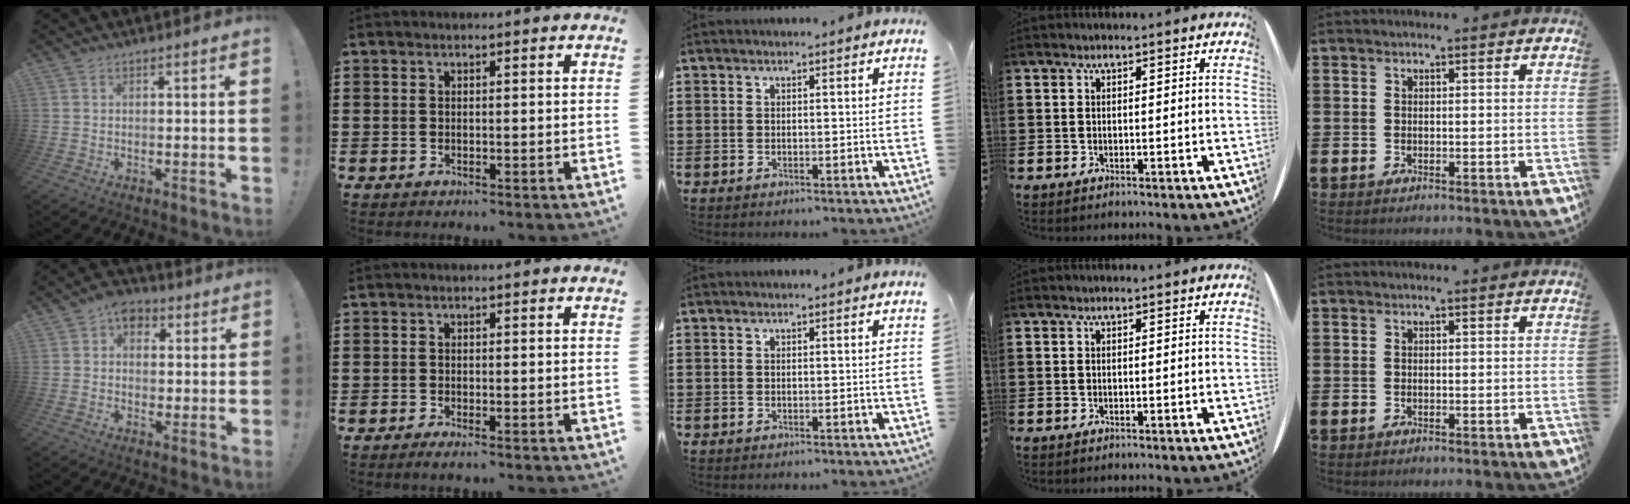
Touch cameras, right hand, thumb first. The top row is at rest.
{"thumb": {"total": 6.6, "force": [2.1, 5.6, 2.8], "torque": [-0.023, -0.006, 0.037]}, "index": {"total": 0.6, "force": [-0.5, 0.0, 0.4], "torque": [-0.008, -0.004, -0.008]}}